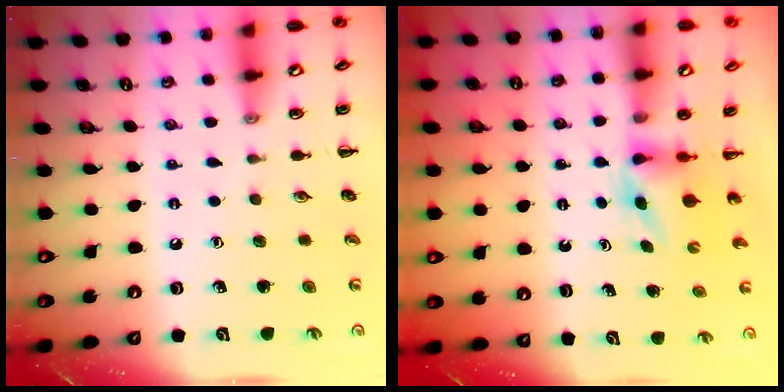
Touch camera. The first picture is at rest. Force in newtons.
{"total": 3.6, "press": 3.6, "slide": 0.6}